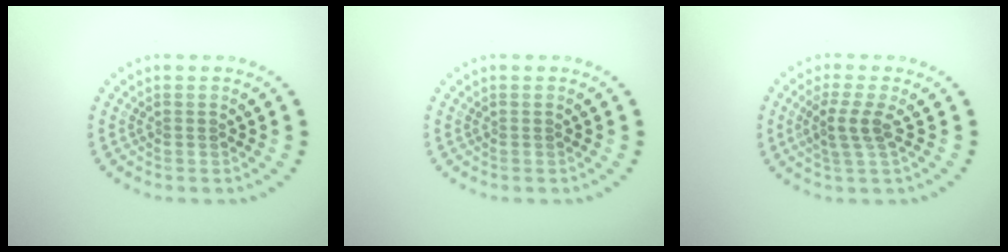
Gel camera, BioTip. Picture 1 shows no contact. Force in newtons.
{"total": 0.0}
{"total": 2.4, "press": 2.0, "slide": 1.3}